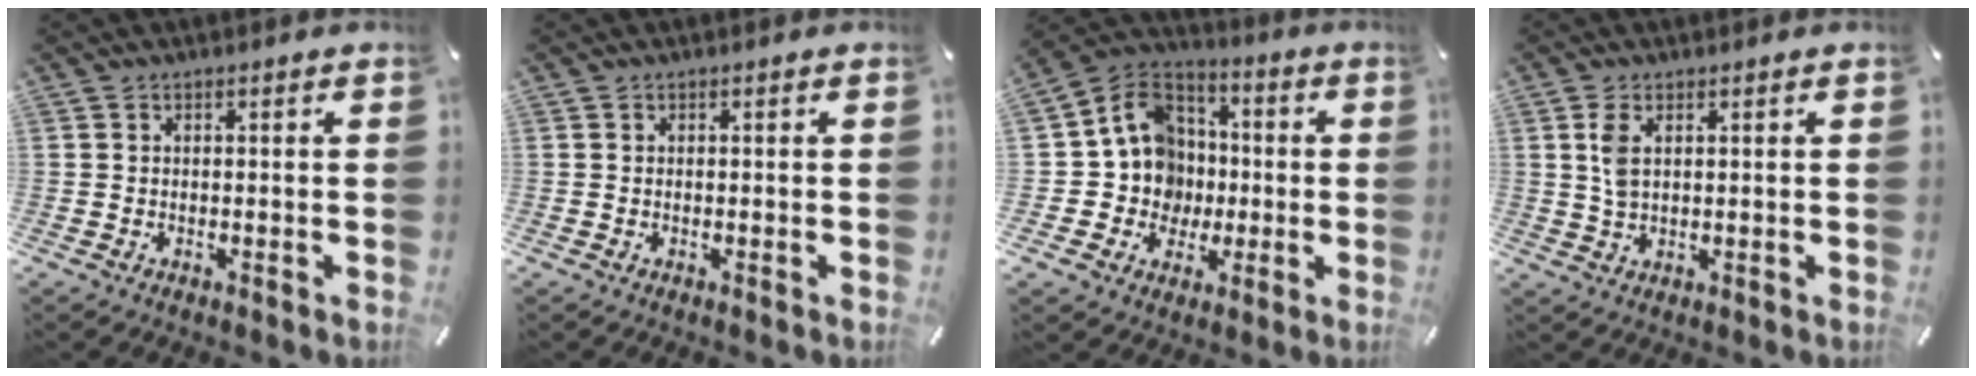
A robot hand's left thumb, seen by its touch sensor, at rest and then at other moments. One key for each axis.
{"total": 0.0}
{"total": 12.9, "fx": -0.7, "fy": 12.5, "fz": 3.1, "tx": -0.071, "ty": 0.003, "tz": -0.003}
{"total": 3.9, "fx": 1.2, "fy": 1.9, "fz": 3.2, "tx": -0.077, "ty": 0.003, "tz": 0.017}